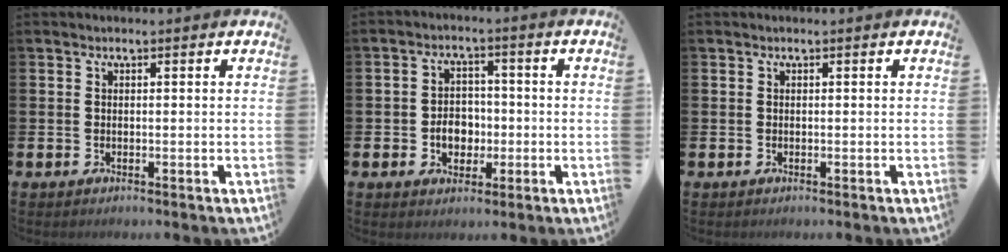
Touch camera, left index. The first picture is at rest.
{"total": 4.4, "force": [-0.9, 3.4, 2.5], "torque": [-0.032, -0.001, -0.025]}
{"total": 0.0}